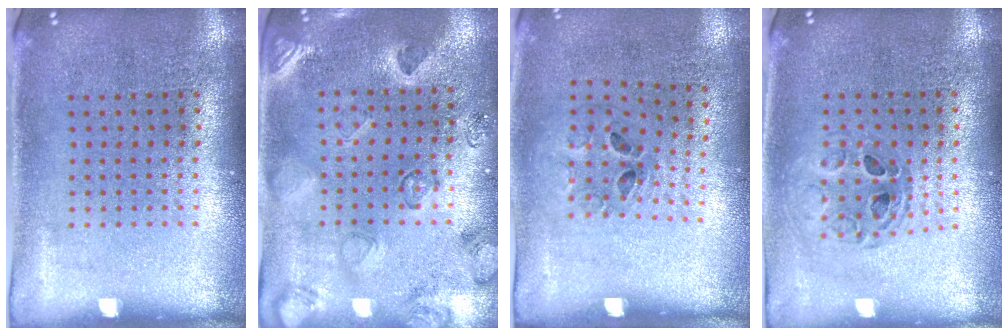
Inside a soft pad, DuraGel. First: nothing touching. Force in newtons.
{"total": 2.3, "press": 2.0, "slide": 1.1}
{"total": 1.3, "press": 0.7, "slide": 1.1}
{"total": 0.8, "press": 0.8, "slide": 0.2}